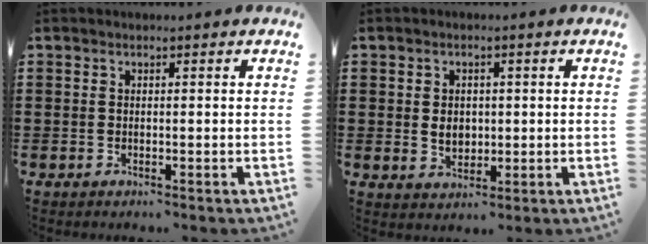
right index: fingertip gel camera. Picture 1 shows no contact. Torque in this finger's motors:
{"motor_torque": [0.21, -0.13, 0.10, 0.08]}